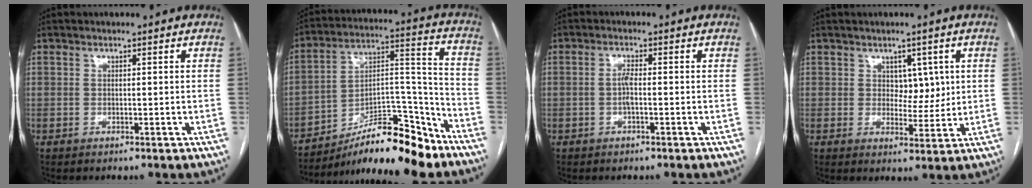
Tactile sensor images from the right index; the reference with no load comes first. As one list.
[{"total": 16.9, "force": [-13.6, 3.4, 9.5], "torque": [-0.152, 0.032, -0.224]}, {"total": 1.9, "force": [-0.3, 0.3, 1.9], "torque": [-0.037, 0.004, -0.006]}, {"total": 4.1, "force": [1.4, 2.7, 2.8], "torque": [-0.033, 0.001, 0.025]}]